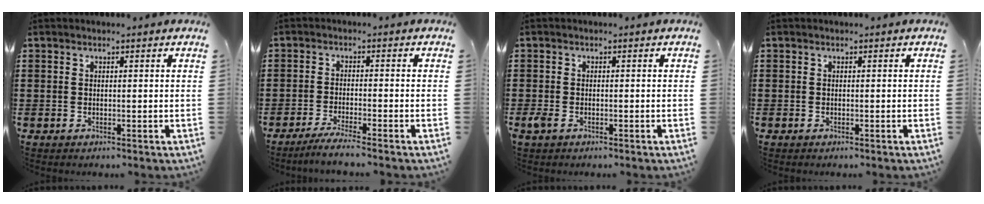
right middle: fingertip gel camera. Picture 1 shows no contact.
{"total": 2.9, "force": [-2.5, -0.3, 1.4], "torque": [-0.024, -0.003, -0.047]}
{"total": 1.5, "force": [-0.8, 0.9, 0.9], "torque": [-0.032, -0.006, -0.020]}
{"total": 0.0}